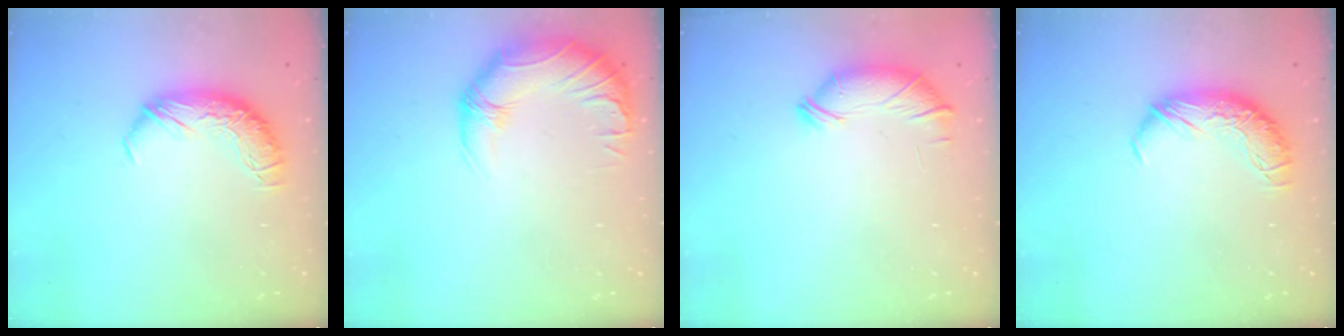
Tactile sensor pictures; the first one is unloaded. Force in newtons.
{"total": 3.3, "press": 1.9, "slide": 2.7}
{"total": 5.6, "press": 5.5, "slide": 0.7}
{"total": 0.0}